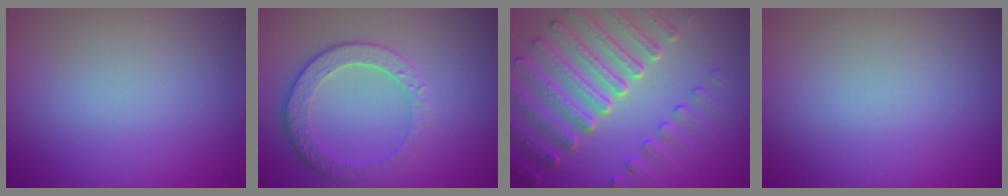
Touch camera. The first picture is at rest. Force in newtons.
{"total": 4.6, "press": 3.4, "slide": 3.1}
{"total": 7.3, "press": 5.6, "slide": 4.6}
{"total": 0.0}